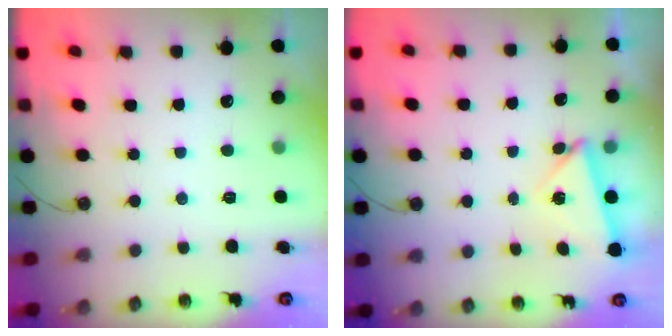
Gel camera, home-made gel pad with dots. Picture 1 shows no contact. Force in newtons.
{"total": 4.4, "press": 4.2, "slide": 1.1}